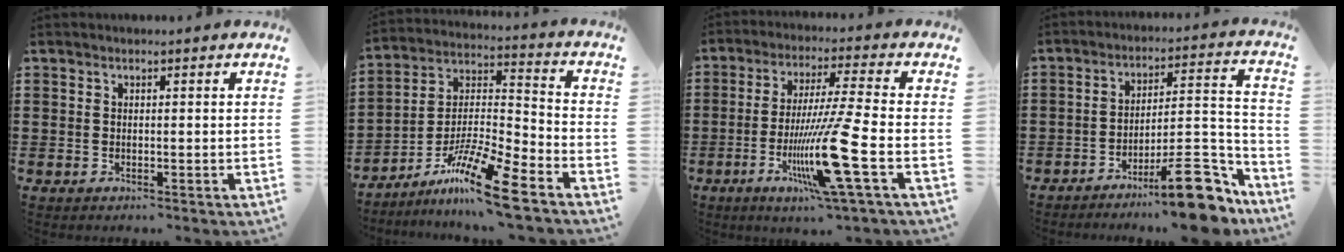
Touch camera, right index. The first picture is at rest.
{"total": 13.7, "force": [-10.1, 1.4, 9.2], "torque": [-0.175, 0.022, -0.191]}
{"total": 13.6, "force": [-4.6, -0.1, 12.8], "torque": [-0.251, -0.017, -0.087]}
{"total": 14.4, "force": [-10.5, 3.2, 9.3], "torque": [-0.097, 0.046, -0.180]}